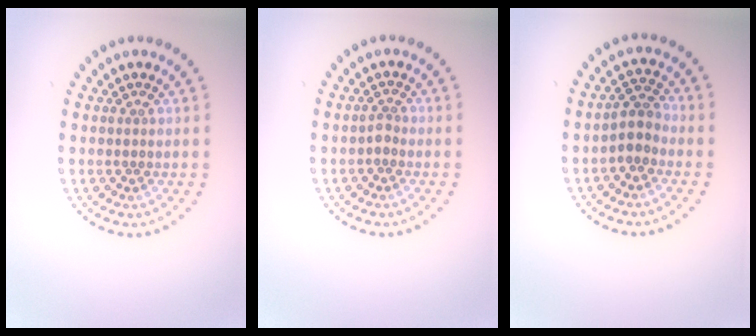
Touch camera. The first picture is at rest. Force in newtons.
{"total": 1.0, "press": 0.7, "slide": 0.7}
{"total": 2.3, "press": 2.0, "slide": 1.1}